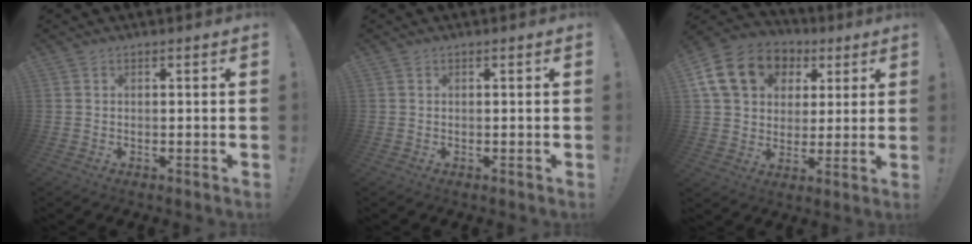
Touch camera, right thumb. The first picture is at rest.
{"total": 0.0}
{"total": 18.0, "force": [6.8, 14.0, 9.2], "torque": [-0.133, -0.020, 0.138]}